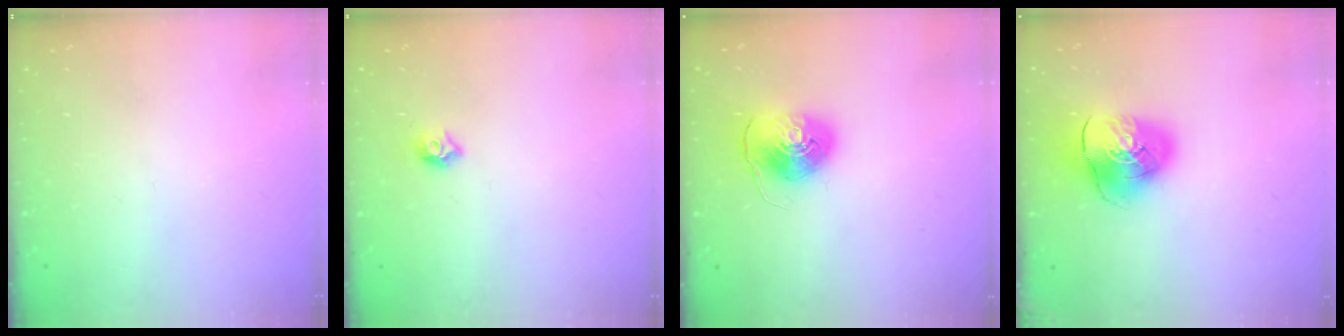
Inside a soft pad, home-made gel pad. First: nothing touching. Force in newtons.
{"total": 5.5, "press": 5.4, "slide": 0.9}
{"total": 8.3, "press": 8.3, "slide": 0.5}
{"total": 12.7, "press": 12.5, "slide": 1.8}